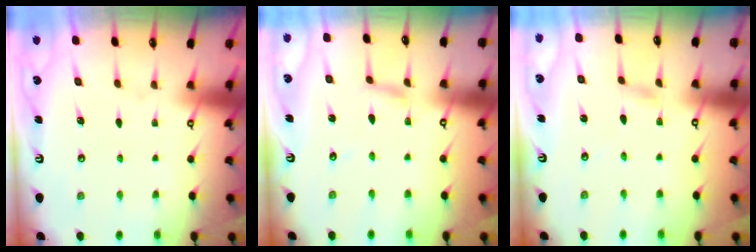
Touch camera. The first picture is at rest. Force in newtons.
{"total": 2.9, "press": 2.9, "slide": 0.2}
{"total": 1.9, "press": 1.9, "slide": 0.2}